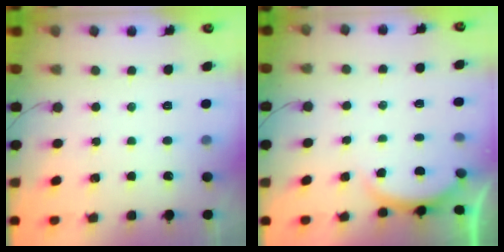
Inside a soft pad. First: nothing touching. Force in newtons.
{"total": 1.6, "press": 1.5, "slide": 0.6}